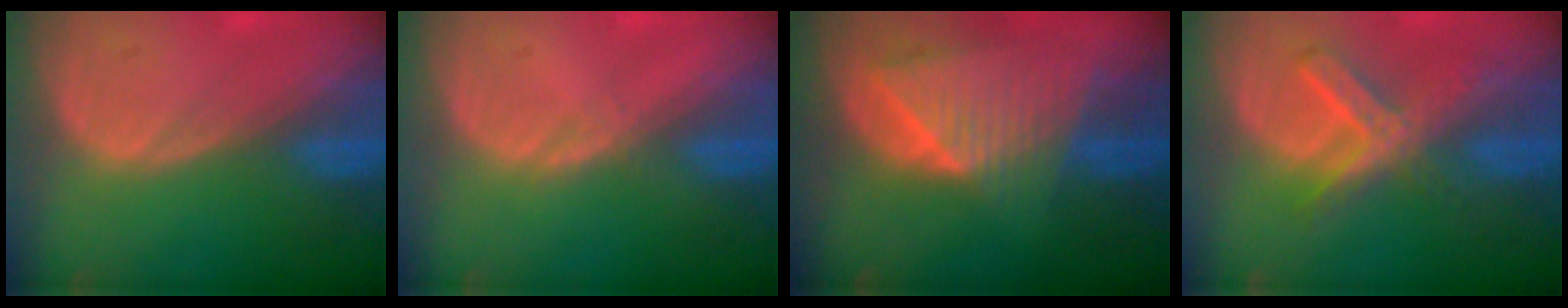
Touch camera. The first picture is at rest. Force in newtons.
{"total": 0.6, "press": 0.6, "slide": 0.1}
{"total": 9.0, "press": 7.9, "slide": 4.3}
{"total": 7.3, "press": 6.3, "slide": 3.7}